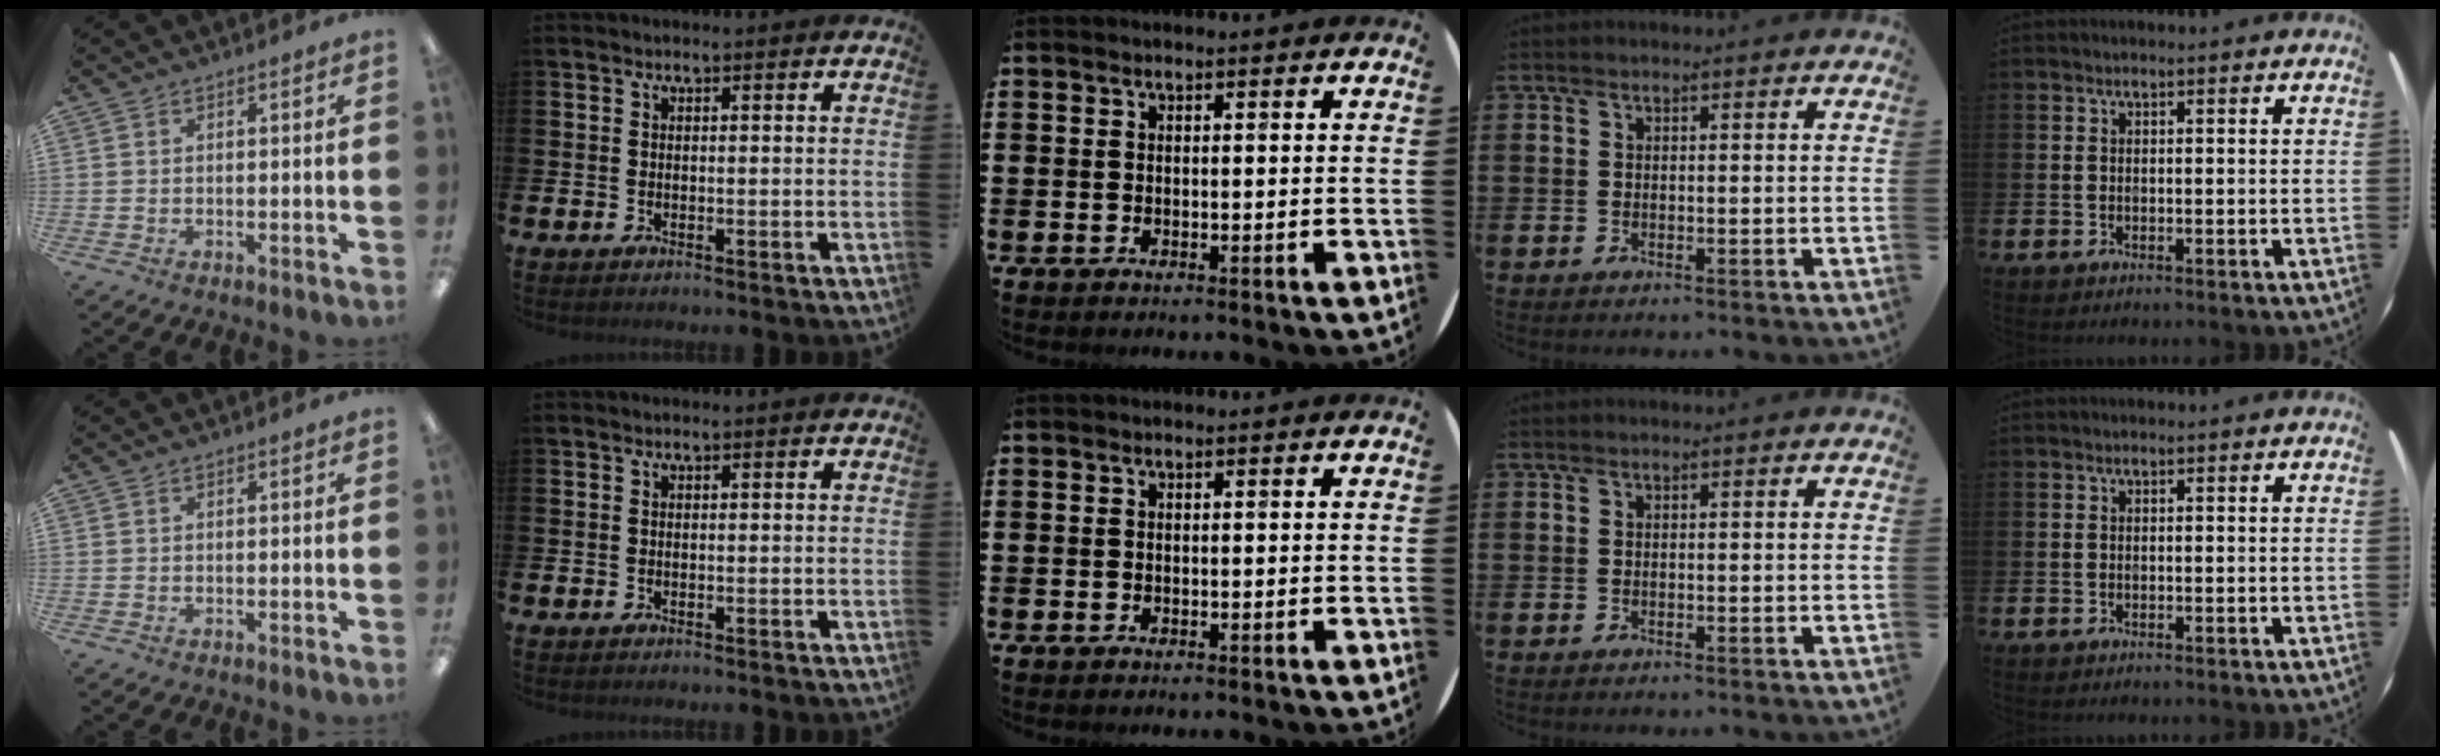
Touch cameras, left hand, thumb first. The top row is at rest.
{}